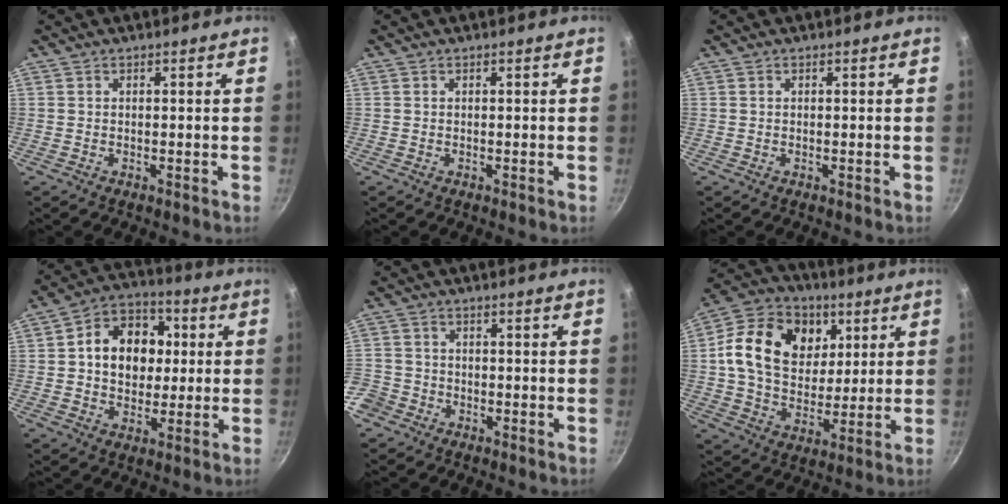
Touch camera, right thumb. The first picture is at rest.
{"total": 0.0}
{"total": 0.0}
{"total": 14.1, "force": [1.8, 11.0, 8.6], "torque": [-0.098, 0.016, 0.016]}
{"total": 7.8, "force": [-3.6, 6.4, 2.6], "torque": [-0.064, 0.039, -0.070]}
{"total": 19.5, "force": [5.4, 14.7, 11.7], "torque": [-0.183, -0.001, 0.083]}